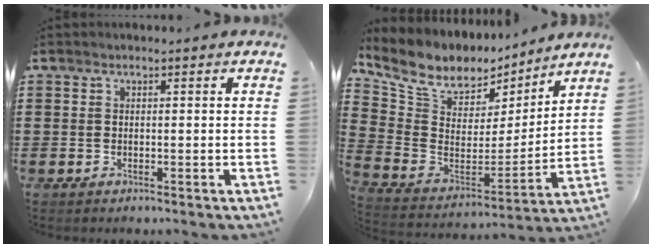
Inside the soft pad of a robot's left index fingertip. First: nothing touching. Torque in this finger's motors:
{"motor_torque": [2.14, 0.00, 0.38, 0.16]}